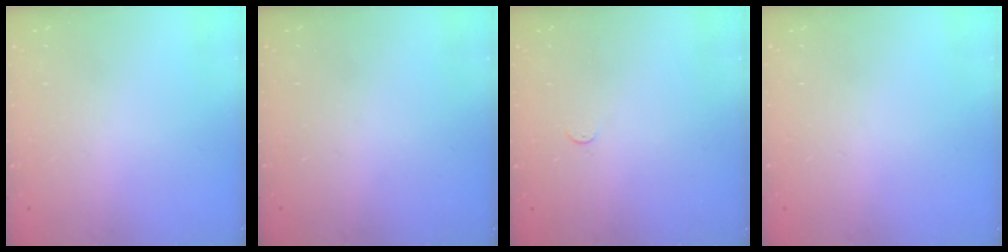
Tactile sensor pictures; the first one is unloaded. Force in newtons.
{"total": 0.0}
{"total": 2.7, "press": 2.7, "slide": 0.4}
{"total": 0.0}